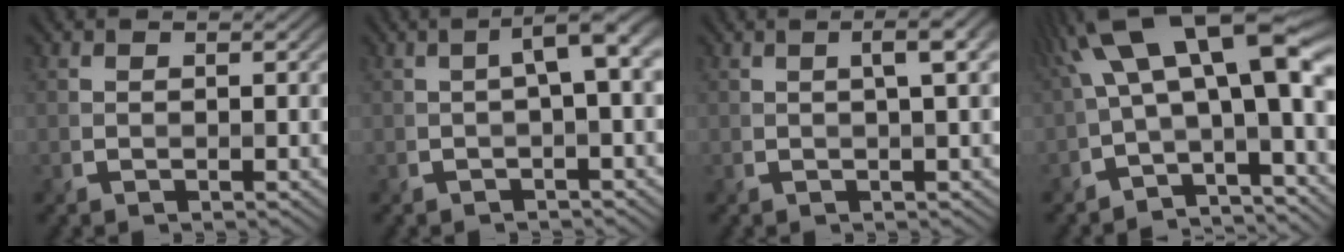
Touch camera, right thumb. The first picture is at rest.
{"total": 3.5, "force": [0.2, 0.7, 3.4], "torque": [-0.051, 0.015, 0.000]}
{"total": 3.2, "force": [0.8, 0.6, 3.1], "torque": [-0.043, 0.013, 0.010]}
{"total": 15.6, "force": [1.4, 5.7, 14.5], "torque": [-0.243, 0.019, 0.024]}